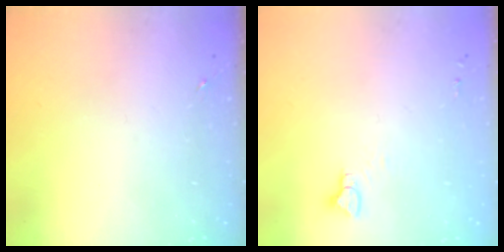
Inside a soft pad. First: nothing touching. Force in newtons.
{"total": 3.2, "press": 3.2, "slide": 0.2}